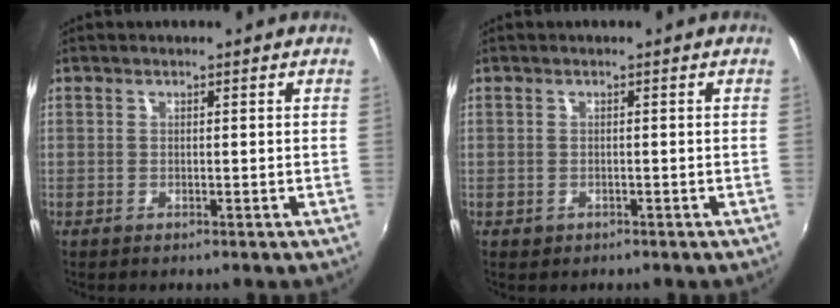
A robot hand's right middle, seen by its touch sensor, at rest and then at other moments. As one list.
[{"total": 1.1, "force": [-0.4, 0.9, 0.4], "torque": [-0.008, -0.001, -0.001]}]